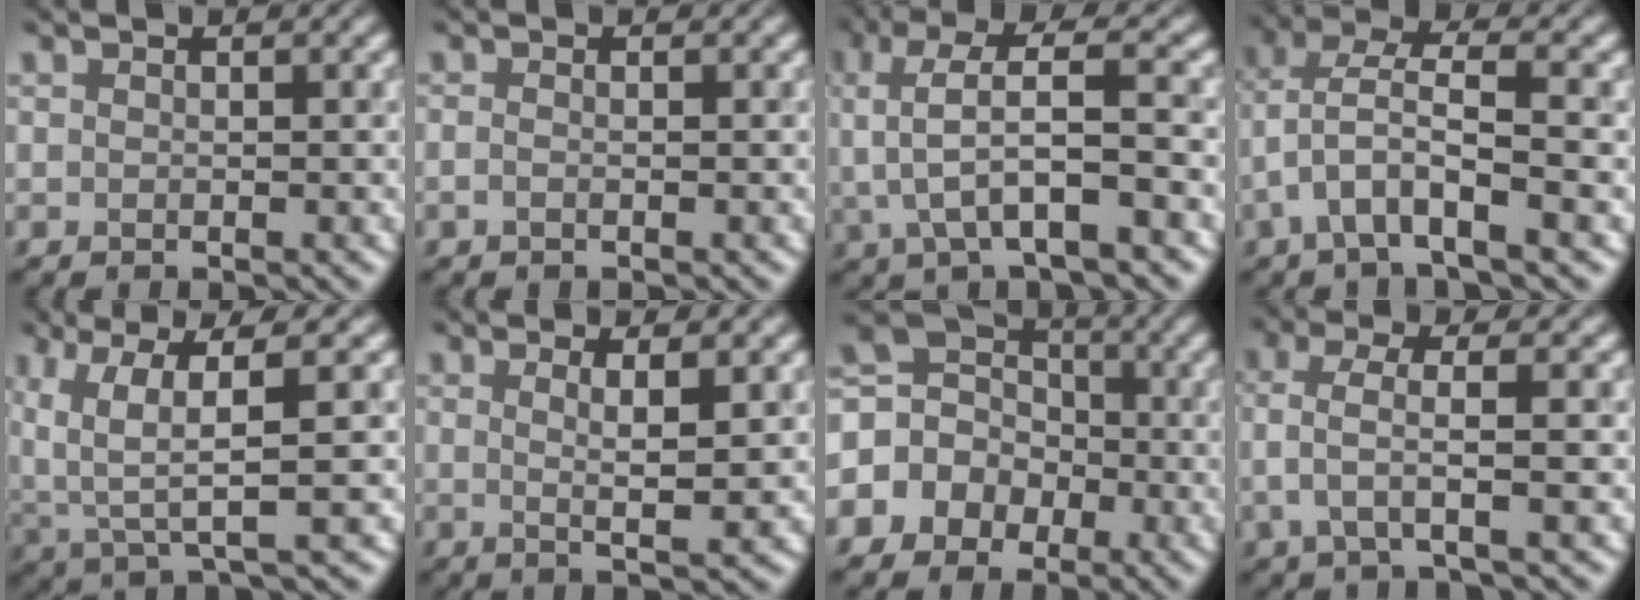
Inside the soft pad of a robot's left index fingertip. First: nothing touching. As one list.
[{"total": 0.8, "force": [-0.4, 0.3, 0.6], "torque": [-0.010, 0.000, -0.007]}, {"total": 6.2, "force": [-0.2, 1.8, 5.9], "torque": [-0.113, 0.015, -0.003]}, {"total": 5.6, "force": [-1.3, 1.8, 5.1], "torque": [-0.101, 0.017, -0.030]}, {"total": 5.6, "force": [1.7, 1.3, 5.2], "torque": [-0.112, 0.001, 0.039]}, {"total": 3.6, "force": [0.7, 0.7, 3.4], "torque": [-0.053, -0.002, 0.014]}, {"total": 6.6, "force": [-1.3, 6.0, 2.5], "torque": [-0.048, 0.009, -0.047]}, {"total": 2.7, "force": [-0.1, 0.6, 2.7], "torque": [-0.058, 0.010, 0.000]}]